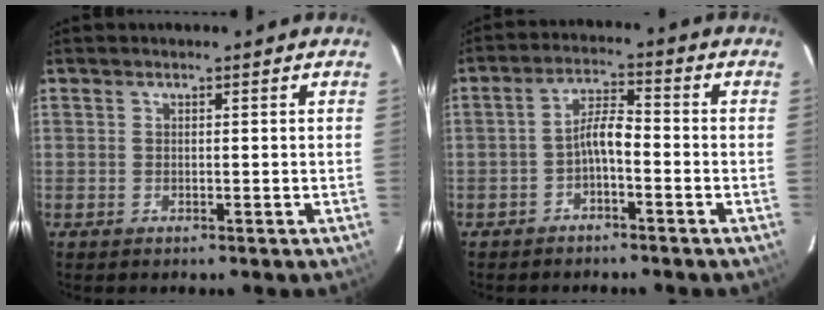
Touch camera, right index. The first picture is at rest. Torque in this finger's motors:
{"motor_torque": [0.53, -0.24, 0.41, 0.09]}